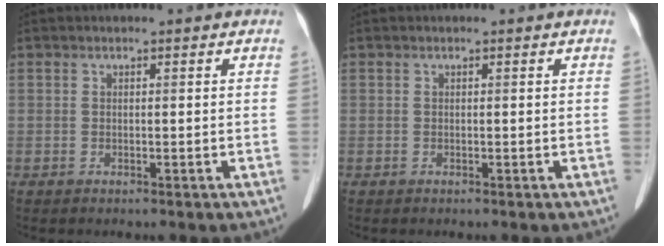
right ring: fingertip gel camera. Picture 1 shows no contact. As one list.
[{"total": 0.0}]